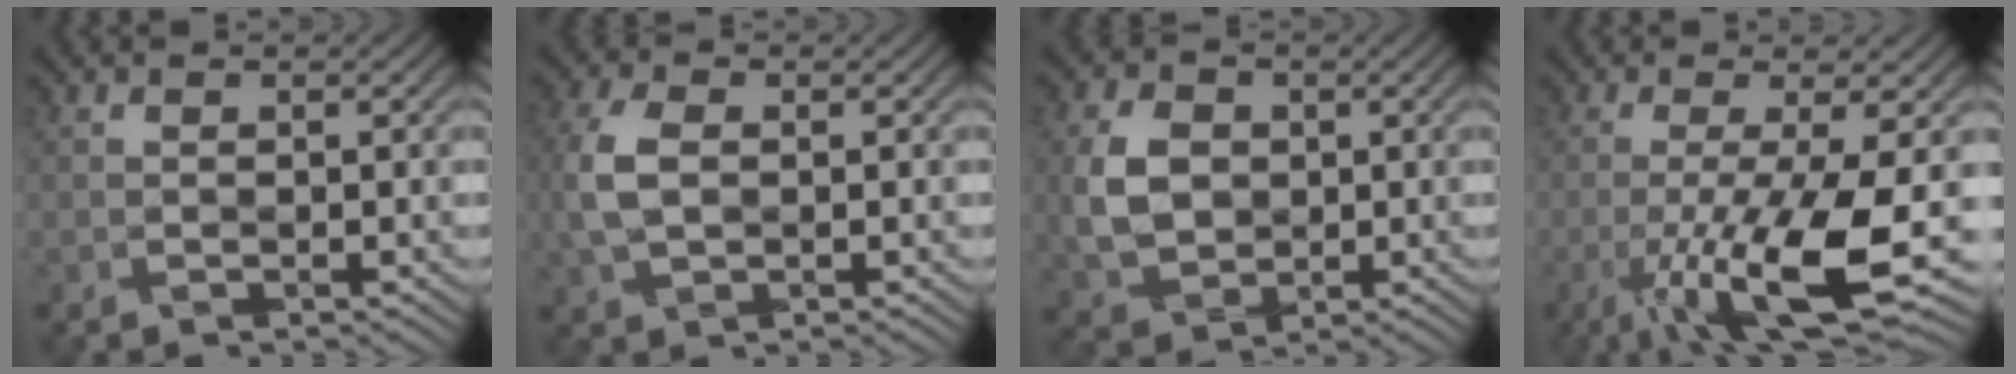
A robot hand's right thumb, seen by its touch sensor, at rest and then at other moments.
{"total": 5.8, "force": [-0.2, 3.8, 4.4], "torque": [-0.120, 0.002, -0.008]}
{"total": 7.1, "force": [0.1, 5.6, 4.4], "torque": [-0.108, 0.001, -0.004]}
{"total": 10.8, "force": [-3.7, 1.9, 10.0], "torque": [-0.157, -0.004, -0.064]}